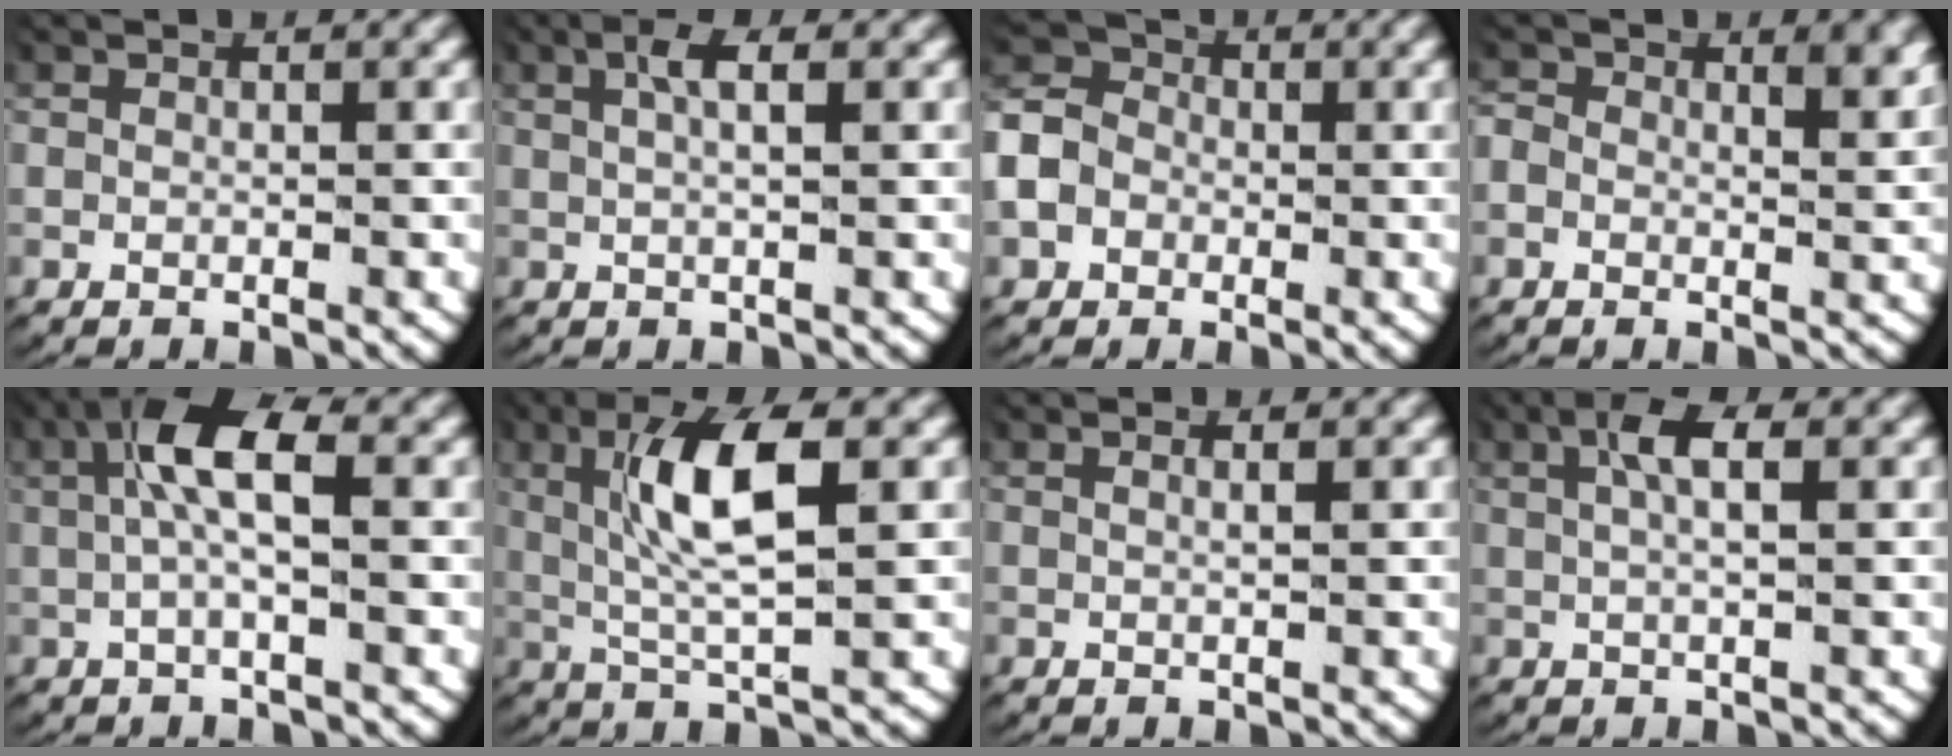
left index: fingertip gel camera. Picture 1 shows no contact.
{"total": 3.0, "force": [1.5, 0.6, 2.5], "torque": [-0.046, 0.010, 0.022]}
{"total": 6.5, "force": [0.0, 5.8, 3.0], "torque": [-0.070, 0.000, -0.013]}
{"total": 2.4, "force": [0.8, 1.6, 1.5], "torque": [-0.033, -0.005, 0.009]}
{"total": 5.5, "force": [1.0, 2.2, 5.0], "torque": [-0.107, 0.008, 0.013]}
{"total": 7.3, "force": [1.8, 2.2, 6.7], "torque": [-0.142, 0.000, 0.036]}
{"total": 0.9, "force": [0.4, -0.1, 0.8], "torque": [-0.019, -0.003, 0.008]}
{"total": 3.6, "force": [1.5, 0.9, 3.2], "torque": [-0.062, 0.008, 0.023]}